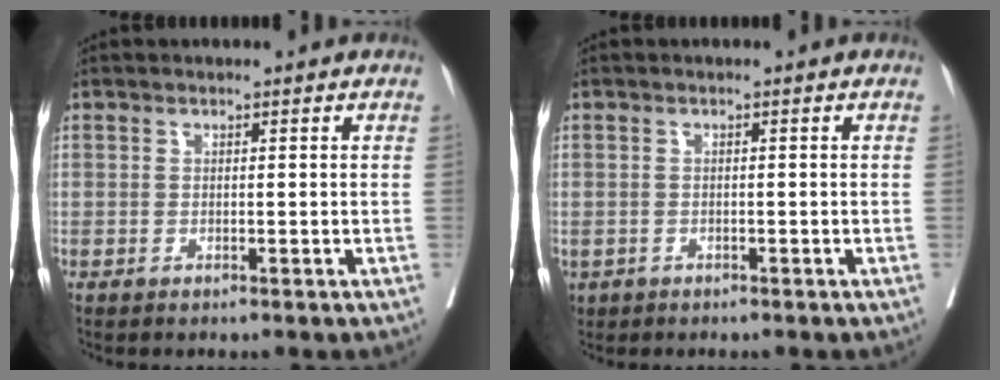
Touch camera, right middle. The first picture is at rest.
{"total": 1.9, "force": [-1.1, 1.3, 0.8], "torque": [-0.018, -0.001, -0.015]}